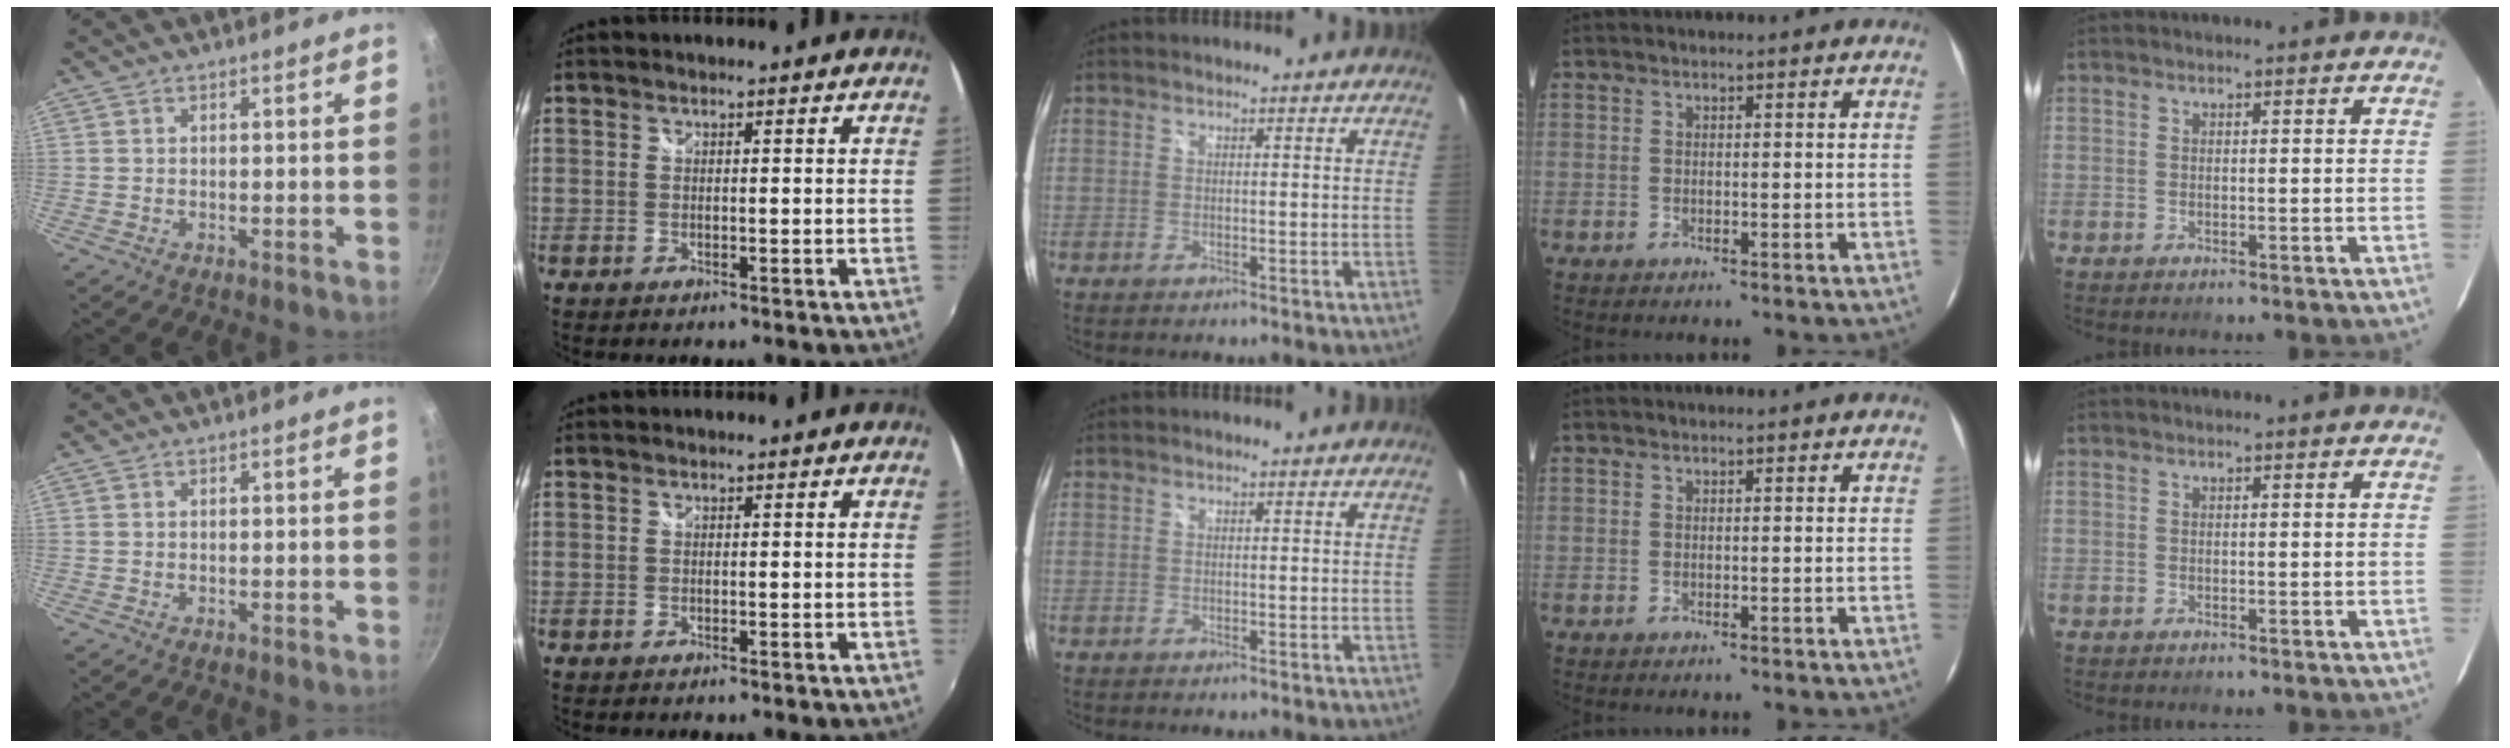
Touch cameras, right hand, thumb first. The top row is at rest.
{}